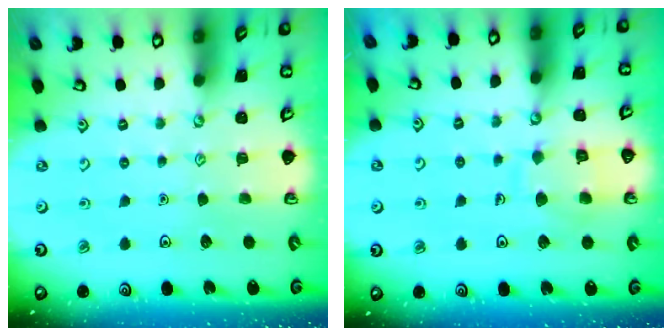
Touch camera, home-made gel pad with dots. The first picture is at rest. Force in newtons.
{"total": 9.3, "press": 9.3, "slide": 0.8}